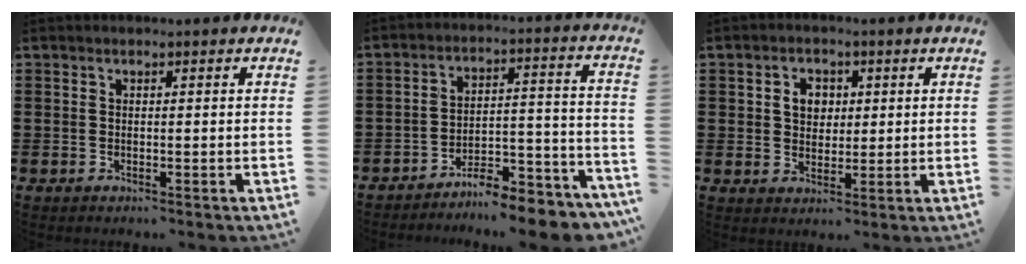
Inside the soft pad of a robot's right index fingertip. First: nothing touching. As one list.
[{"total": 7.7, "force": [-7.4, 0.7, 1.9], "torque": [-0.019, 0.020, -0.144]}, {"total": 3.7, "force": [0.8, 3.0, 2.0], "torque": [-0.051, 0.013, 0.012]}]